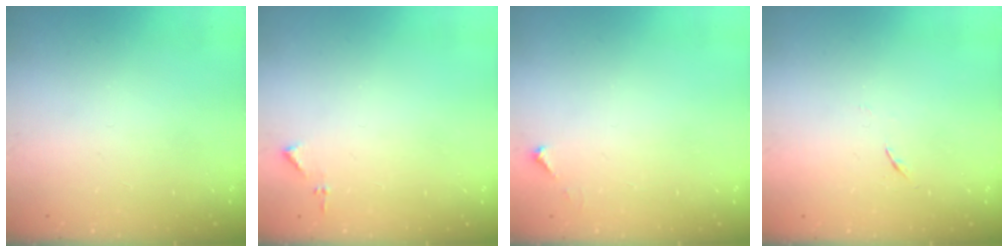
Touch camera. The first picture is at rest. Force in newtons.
{"total": 4.4, "press": 4.4, "slide": 0.6}
{"total": 3.4, "press": 3.4, "slide": 0.4}
{"total": 3.5, "press": 3.4, "slide": 0.6}